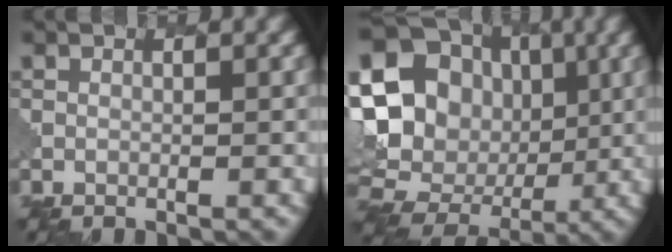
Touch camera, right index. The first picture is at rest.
{"total": 20.6, "force": [1.6, 18.5, 8.8], "torque": [-0.191, 0.026, -0.008]}